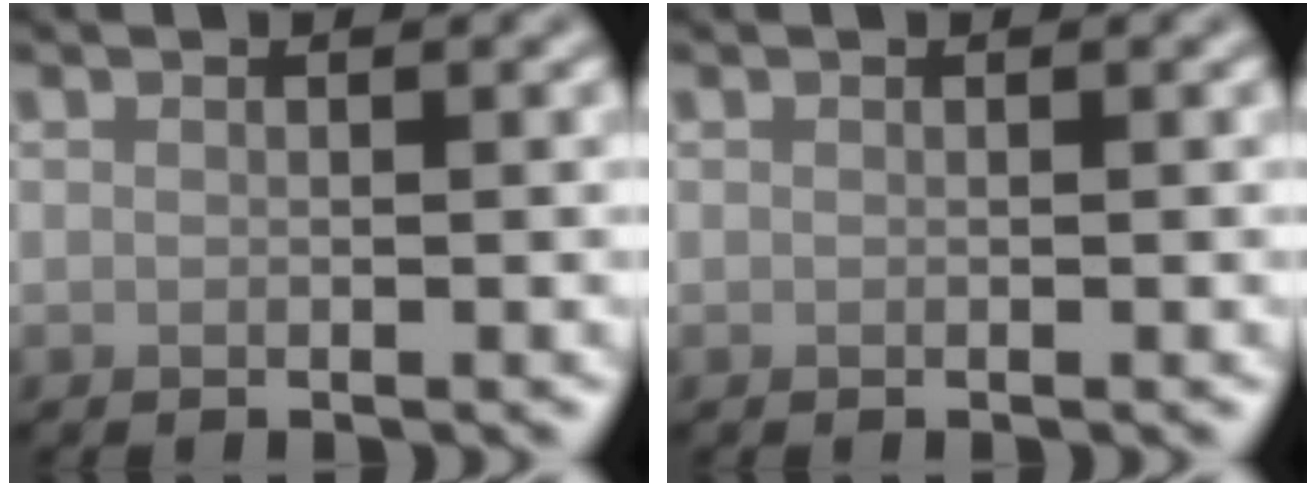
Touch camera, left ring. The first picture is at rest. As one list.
[{"total": 0.0}]